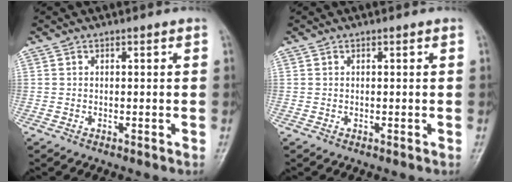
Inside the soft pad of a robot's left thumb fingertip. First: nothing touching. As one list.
[{"total": 0.0}]